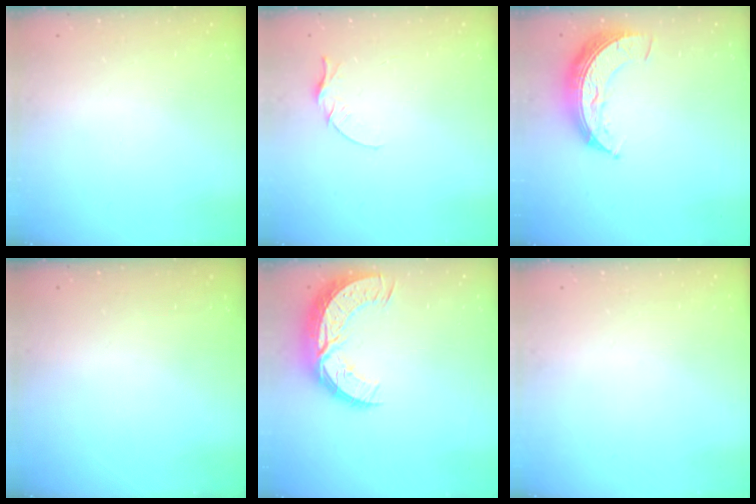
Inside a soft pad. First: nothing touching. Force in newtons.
{"total": 4.4, "press": 4.4, "slide": 0.5}
{"total": 9.5, "press": 9.5, "slide": 0.5}
{"total": 0.0}
{"total": 12.6, "press": 12.6, "slide": 0.8}
{"total": 0.0}